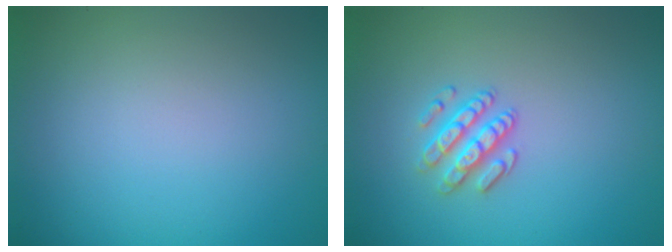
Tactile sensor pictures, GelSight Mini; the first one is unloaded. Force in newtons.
{"total": 2.5, "press": 2.3, "slide": 0.9}